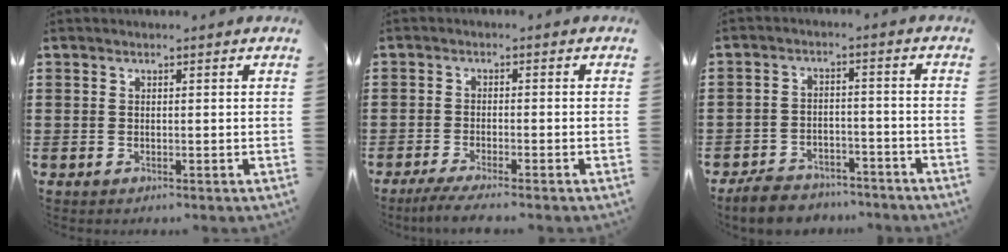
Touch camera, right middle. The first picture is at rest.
{"total": 2.4, "force": [-1.9, -0.3, 1.4], "torque": [-0.032, -0.006, -0.037]}
{"total": 4.6, "force": [-4.4, 0.9, 0.5], "torque": [-0.020, 0.008, -0.092]}